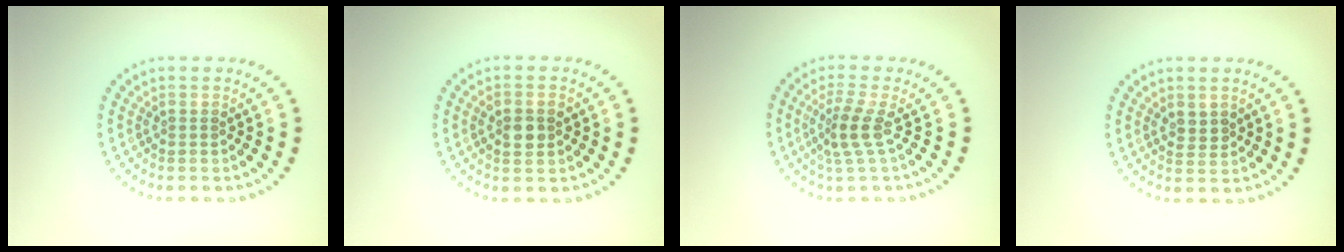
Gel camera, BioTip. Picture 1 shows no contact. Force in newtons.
{"total": 2.5, "press": 2.5, "slide": 0.2}
{"total": 2.6, "press": 1.8, "slide": 1.8}
{"total": 1.3, "press": 1.1, "slide": 0.6}